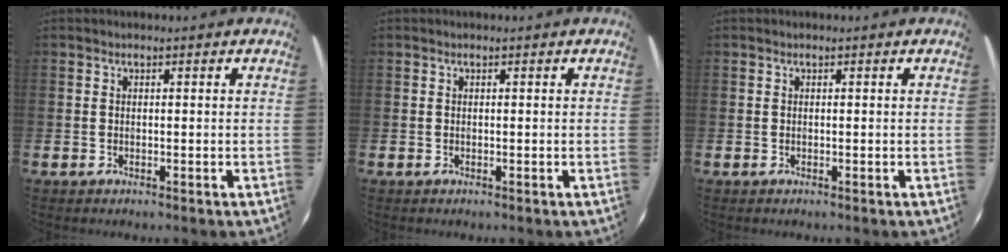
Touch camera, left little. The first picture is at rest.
{"total": 0.0}
{"total": 0.0}